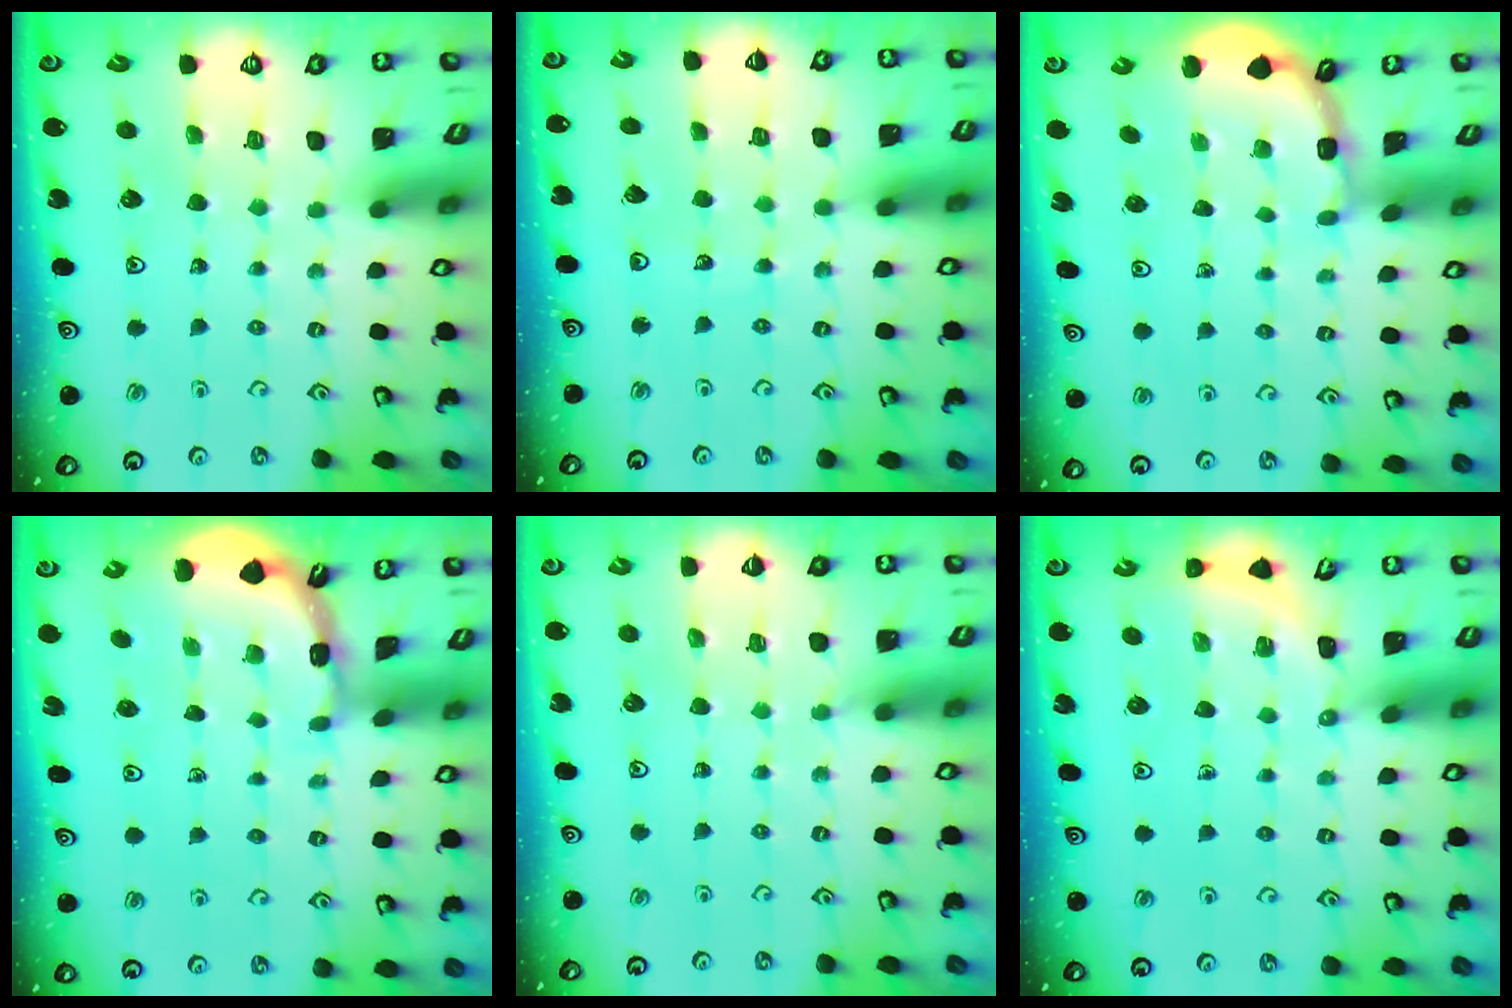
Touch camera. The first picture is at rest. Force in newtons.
{"total": 2.2, "press": 2.2, "slide": 0.2}
{"total": 2.0, "press": 2.0, "slide": 0.1}
{"total": 1.9, "press": 1.9, "slide": 0.1}
{"total": 3.8, "press": 3.7, "slide": 0.5}
{"total": 2.7, "press": 2.7, "slide": 0.2}